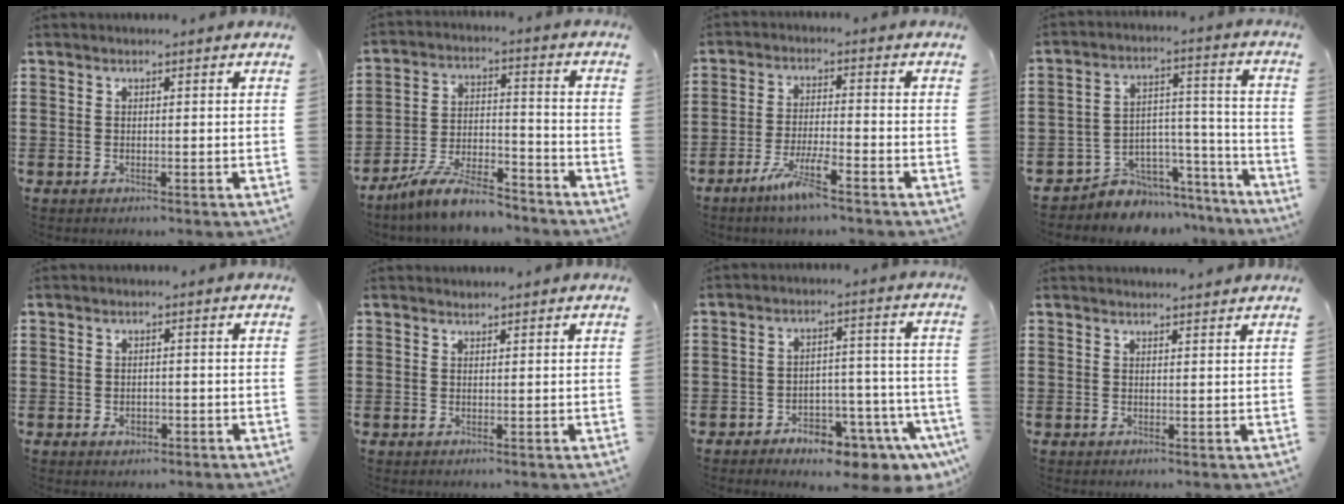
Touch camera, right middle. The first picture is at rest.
{"total": 9.3, "force": [-8.1, 1.5, 4.4], "torque": [-0.083, 0.018, -0.155]}
{"total": 6.0, "force": [-4.1, 0.6, 4.4], "torque": [-0.089, -0.007, -0.074]}
{"total": 6.0, "force": [-5.2, 2.9, 0.3], "torque": [-0.010, 0.016, -0.101]}
{"total": 1.4, "force": [-0.6, 0.8, 0.9], "torque": [-0.018, -0.001, -0.012]}
{"total": 0.8, "force": [0.7, 0.2, -0.1], "torque": [0.000, 0.000, 0.014]}
{"total": 6.2, "force": [-5.2, 1.9, 2.9], "torque": [-0.047, 0.013, -0.094]}
{"total": 1.4, "force": [1.3, -0.1, 0.2], "torque": [0.003, -0.003, 0.024]}